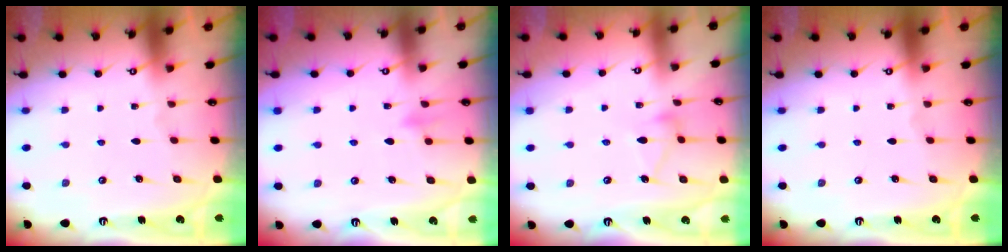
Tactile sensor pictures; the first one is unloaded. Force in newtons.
{"total": 7.2, "press": 7.1, "slide": 0.8}
{"total": 7.5, "press": 7.4, "slide": 0.4}
{"total": 0.0}